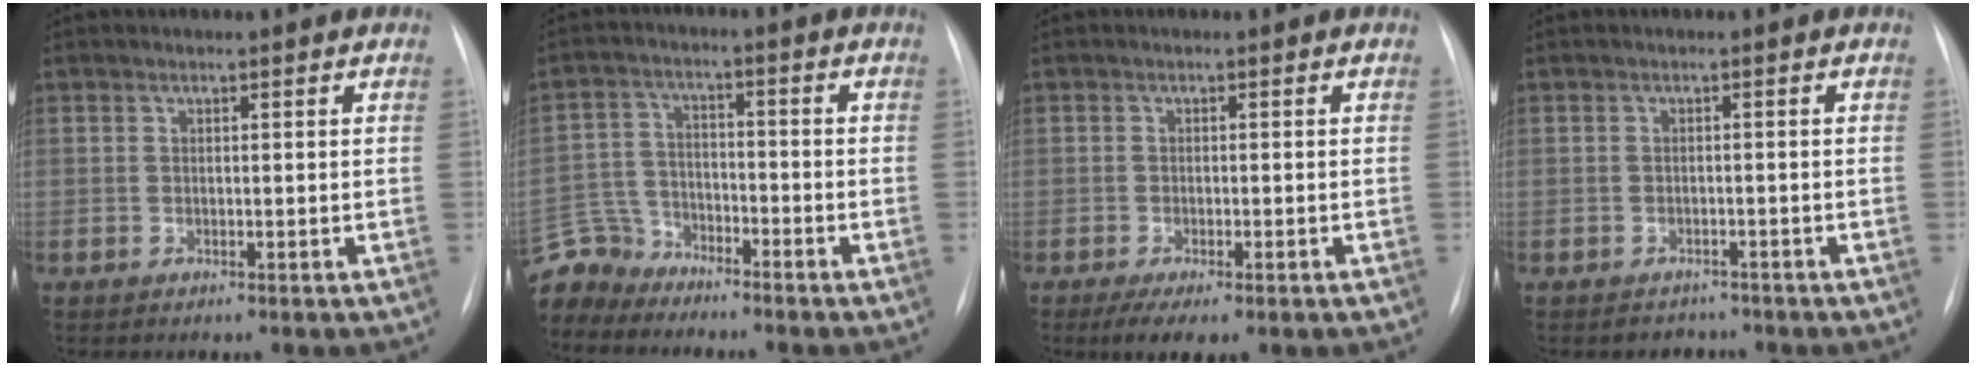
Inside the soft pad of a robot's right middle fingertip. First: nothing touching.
{"total": 8.1, "force": [-7.6, 2.9, -0.6], "torque": [0.001, 0.013, -0.154]}
{"total": 5.1, "force": [-3.1, 1.4, 3.8], "torque": [-0.058, -0.013, -0.043]}
{"total": 2.1, "force": [-1.8, 1.1, -0.3], "torque": [0.000, 0.004, -0.023]}